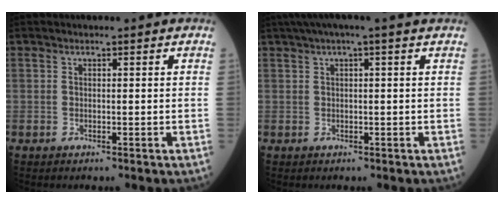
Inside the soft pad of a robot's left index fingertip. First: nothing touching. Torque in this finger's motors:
{"motor_torque": [0.19, -0.36, 0.14, 0.07]}